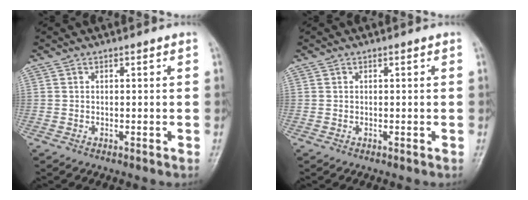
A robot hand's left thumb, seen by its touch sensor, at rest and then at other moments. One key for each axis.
{"total": 0.0}